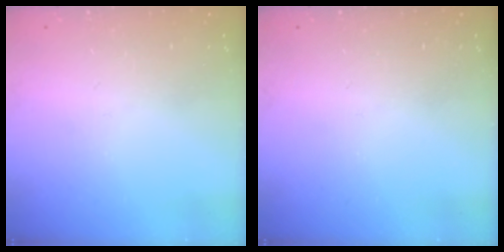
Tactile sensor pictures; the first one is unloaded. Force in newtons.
{"total": 0.0}